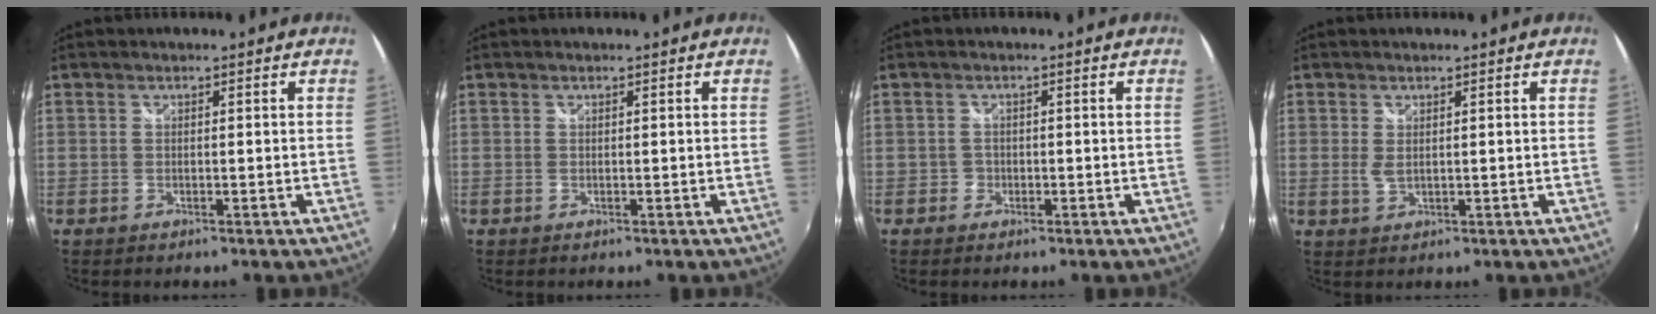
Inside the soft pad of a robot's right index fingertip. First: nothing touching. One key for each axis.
{"total": 0.0}
{"total": 1.5, "fx": -0.8, "fy": 1.3, "fz": 0.0, "tx": -0.001, "ty": 0.002, "tz": -0.013}
{"total": 1.8, "fx": 0.4, "fy": 0.8, "fz": 1.5, "tx": -0.030, "ty": -0.002, "tz": 0.007}